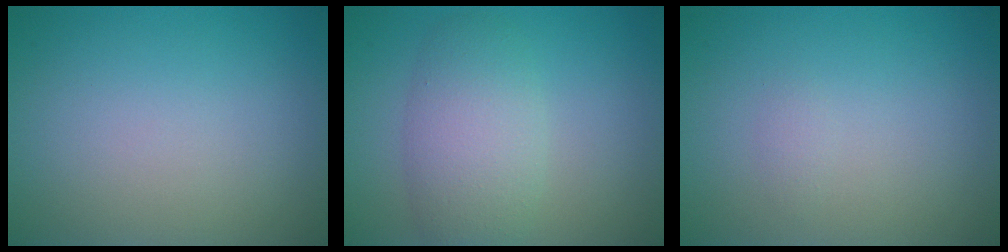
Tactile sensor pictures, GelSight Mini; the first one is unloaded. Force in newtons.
{"total": 4.7, "press": 4.7, "slide": 0.1}
{"total": 0.5, "press": 0.5, "slide": 0.1}